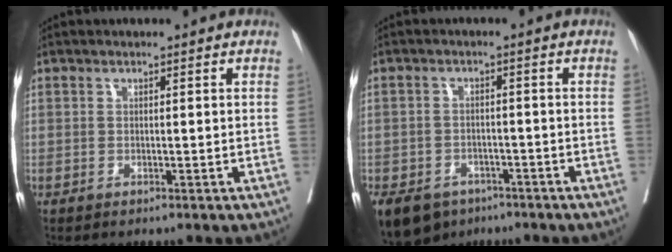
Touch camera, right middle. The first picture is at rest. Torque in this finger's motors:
{"motor_torque": [1.16, -0.97, 0.44, 0.09]}